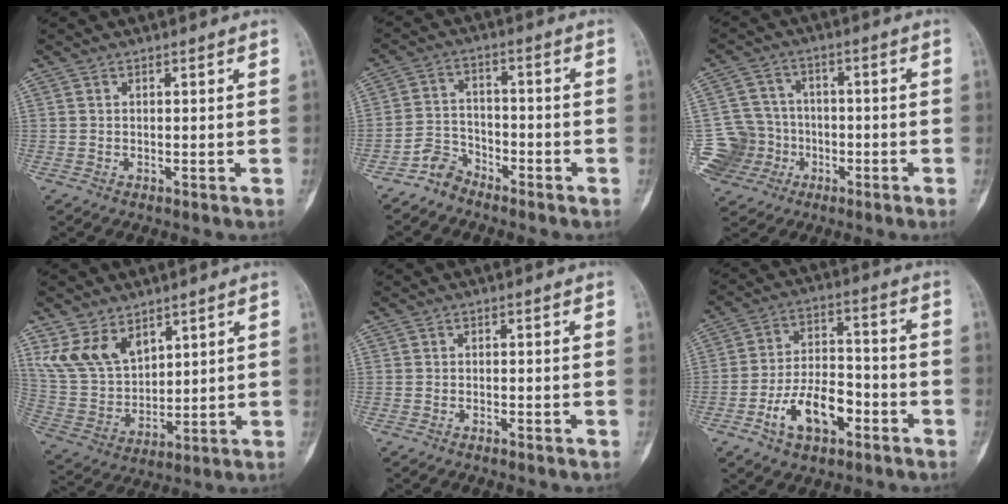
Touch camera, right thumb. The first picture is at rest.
{"total": 4.9, "force": [-4.2, 2.6, 0.7], "torque": [-0.002, 0.032, -0.086]}
{"total": 10.4, "force": [-3.5, 9.5, 2.4], "torque": [-0.036, 0.035, -0.057]}
{"total": 11.2, "force": [6.6, 6.9, 5.9], "torque": [-0.096, -0.027, 0.148]}
{"total": 0.6, "force": [-0.6, 0.0, 0.3], "torque": [-0.013, 0.006, -0.008]}
{"total": 12.3, "force": [-5.5, 6.8, 8.6], "torque": [-0.137, 0.039, -0.093]}